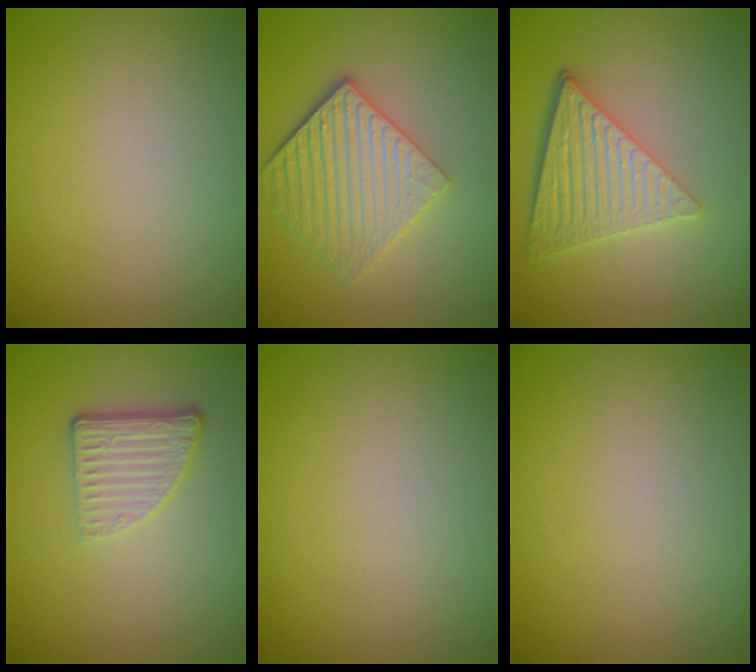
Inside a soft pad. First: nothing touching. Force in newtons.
{"total": 4.5, "press": 3.7, "slide": 2.5}
{"total": 5.8, "press": 4.2, "slide": 4.0}
{"total": 3.0, "press": 2.1, "slide": 2.1}
{"total": 0.0}
{"total": 0.0}